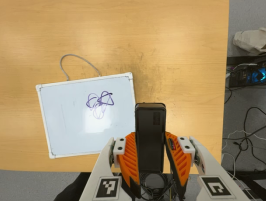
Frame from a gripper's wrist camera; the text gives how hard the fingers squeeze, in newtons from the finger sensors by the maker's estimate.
{"total": 3.7, "left": 2.1, "right": 5.2}